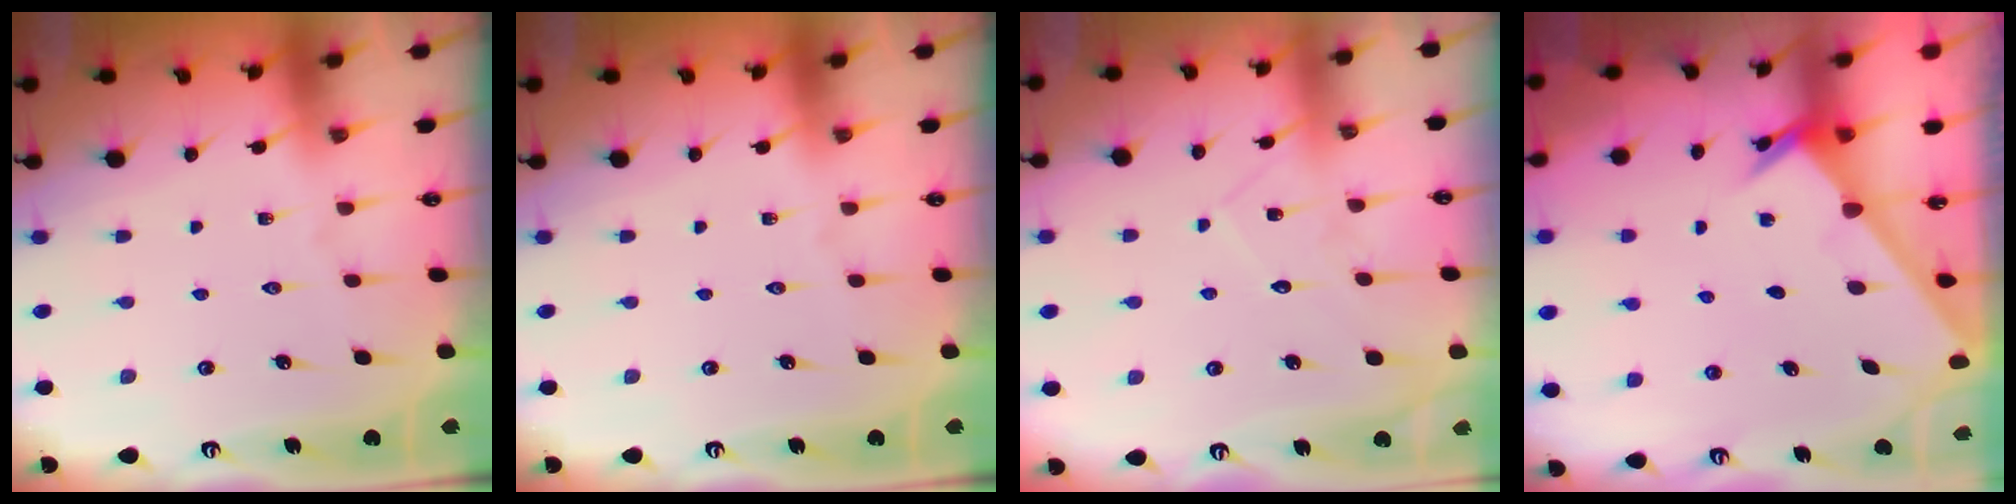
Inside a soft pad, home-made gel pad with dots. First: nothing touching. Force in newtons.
{"total": 0.0}
{"total": 7.8, "press": 7.8, "slide": 0.6}
{"total": 2.4, "press": 2.4, "slide": 0.2}